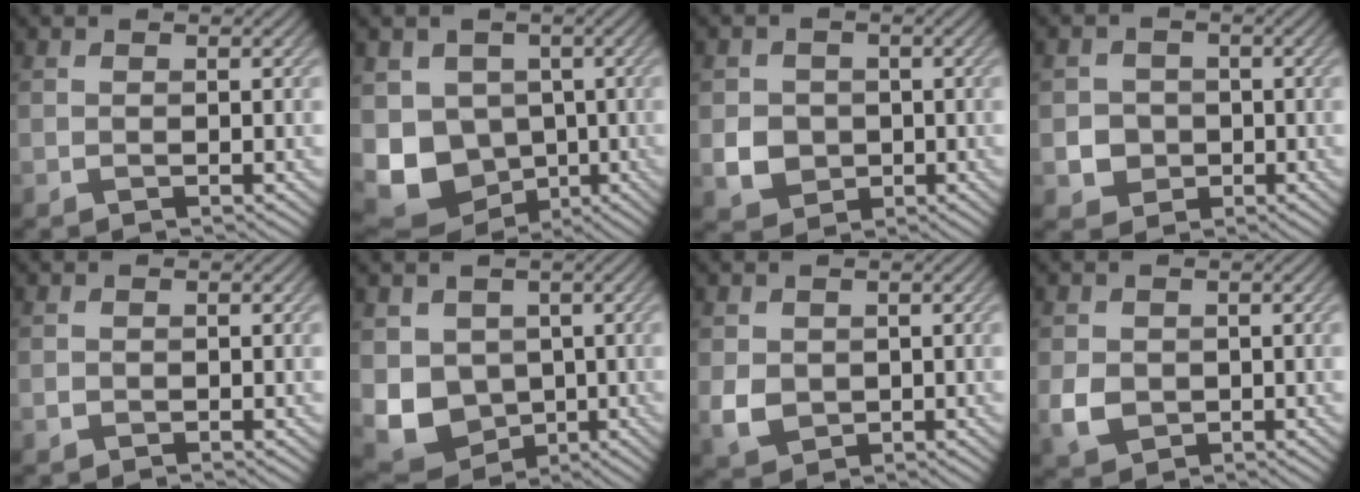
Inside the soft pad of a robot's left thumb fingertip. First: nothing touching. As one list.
[{"total": 10.7, "force": [-1.9, 9.3, 5.0], "torque": [-0.128, -0.032, -0.039]}, {"total": 4.2, "force": [-0.5, 3.9, 1.6], "torque": [-0.038, -0.007, -0.019]}, {"total": 3.6, "force": [-0.7, 3.4, 1.0], "torque": [-0.014, -0.007, -0.026]}, {"total": 0.5, "force": [-0.2, 0.4, 0.1], "torque": [-0.001, -0.005, -0.005]}, {"total": 8.0, "force": [-0.1, 7.0, 3.9], "torque": [-0.109, -0.029, -0.002]}, {"total": 3.4, "force": [0.2, 3.0, 1.7], "torque": [-0.047, -0.010, 0.008]}, {"total": 3.4, "force": [-0.3, 2.9, 1.7], "torque": [-0.040, -0.008, -0.003]}]